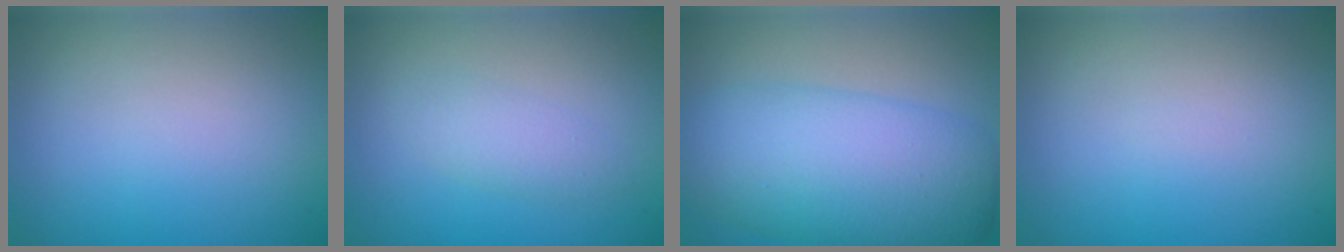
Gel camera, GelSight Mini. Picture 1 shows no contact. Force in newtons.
{"total": 2.0, "press": 2.0, "slide": 0.2}
{"total": 10.1, "press": 10.1, "slide": 0.1}
{"total": 0.0}